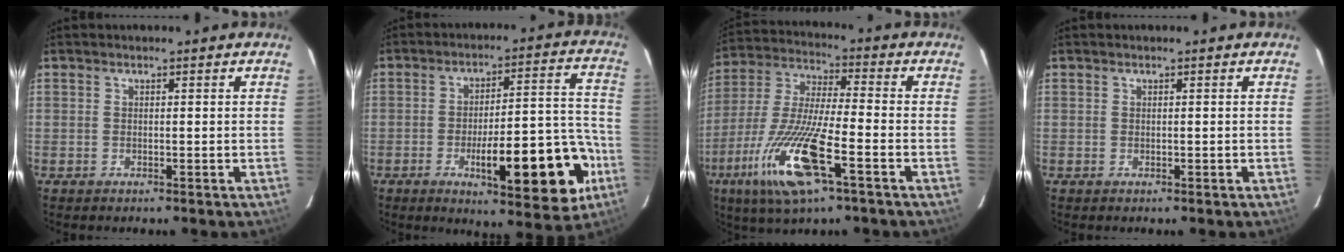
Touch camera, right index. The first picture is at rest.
{"total": 17.7, "force": [-6.7, 4.2, 15.8], "torque": [-0.181, 0.020, -0.079]}
{"total": 15.9, "force": [-7.2, 2.1, 14.0], "torque": [-0.296, -0.025, -0.132]}
{"total": 0.0}